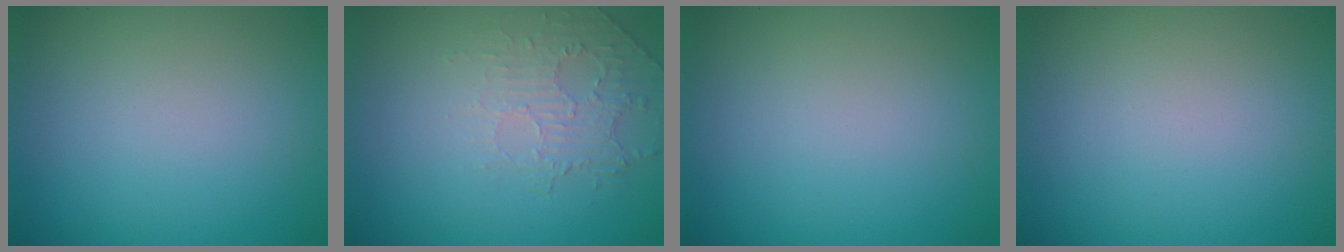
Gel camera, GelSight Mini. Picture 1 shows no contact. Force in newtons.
{"total": 2.0, "press": 0.9, "slide": 1.8}
{"total": 0.0}
{"total": 0.0}